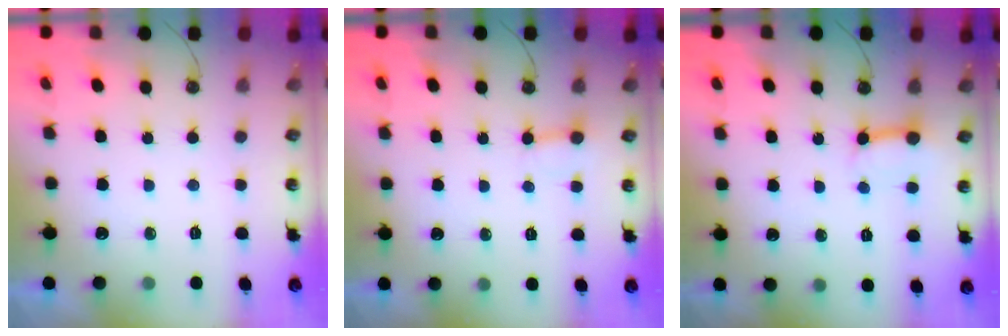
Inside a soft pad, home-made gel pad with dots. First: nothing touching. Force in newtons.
{"total": 2.6, "press": 2.6, "slide": 0.1}
{"total": 7.3, "press": 7.2, "slide": 0.8}